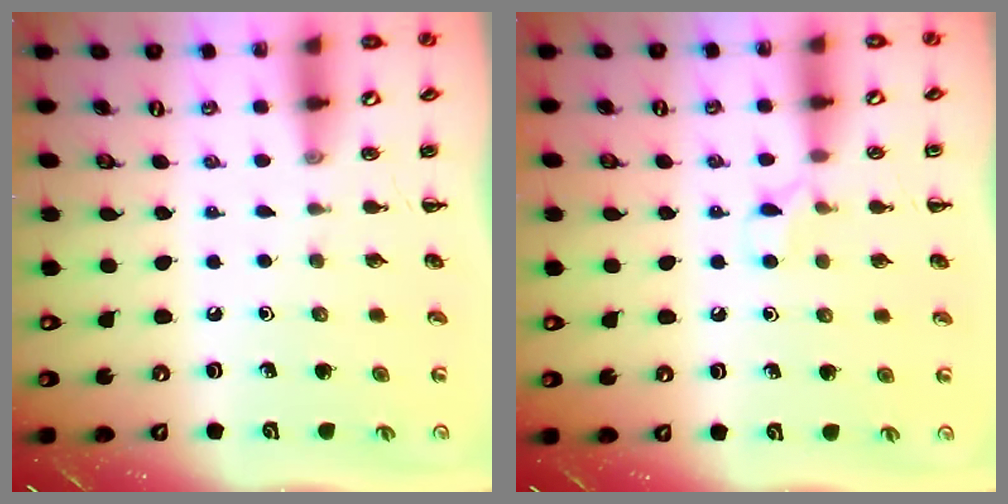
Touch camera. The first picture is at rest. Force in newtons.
{"total": 5.0, "press": 4.7, "slide": 1.4}